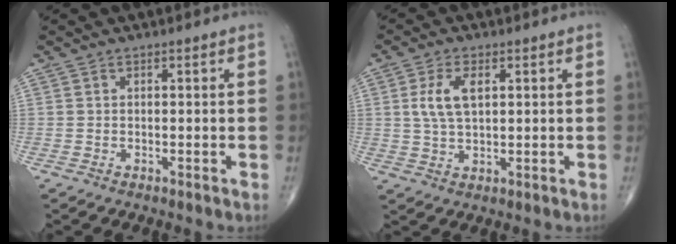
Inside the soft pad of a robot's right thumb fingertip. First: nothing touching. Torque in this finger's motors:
{"motor_torque": [-0.01, 0.08, 0.82, 0.27, 0.03]}